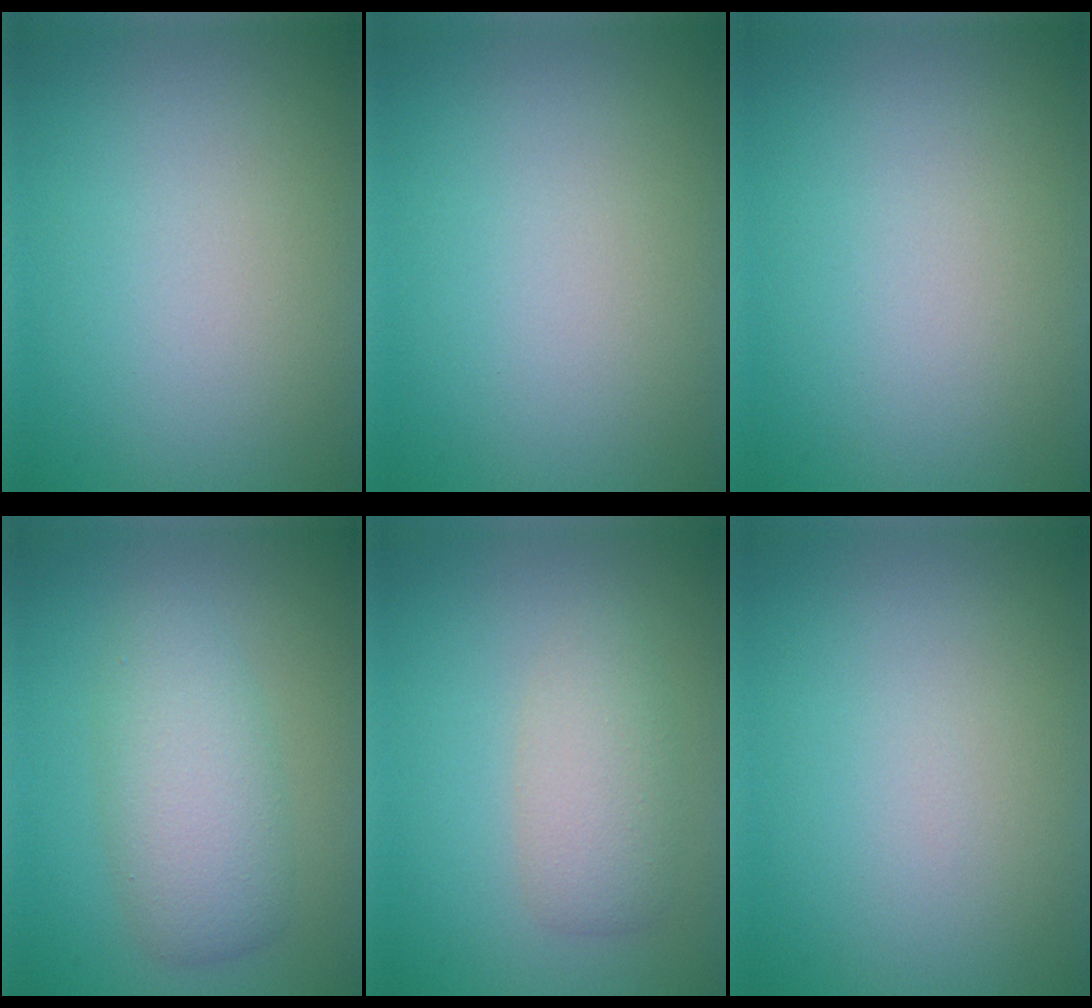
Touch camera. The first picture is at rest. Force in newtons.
{"total": 0.0}
{"total": 0.0}
{"total": 4.6, "press": 4.6, "slide": 0.1}
{"total": 3.0, "press": 3.0, "slide": 0.3}
{"total": 0.0}